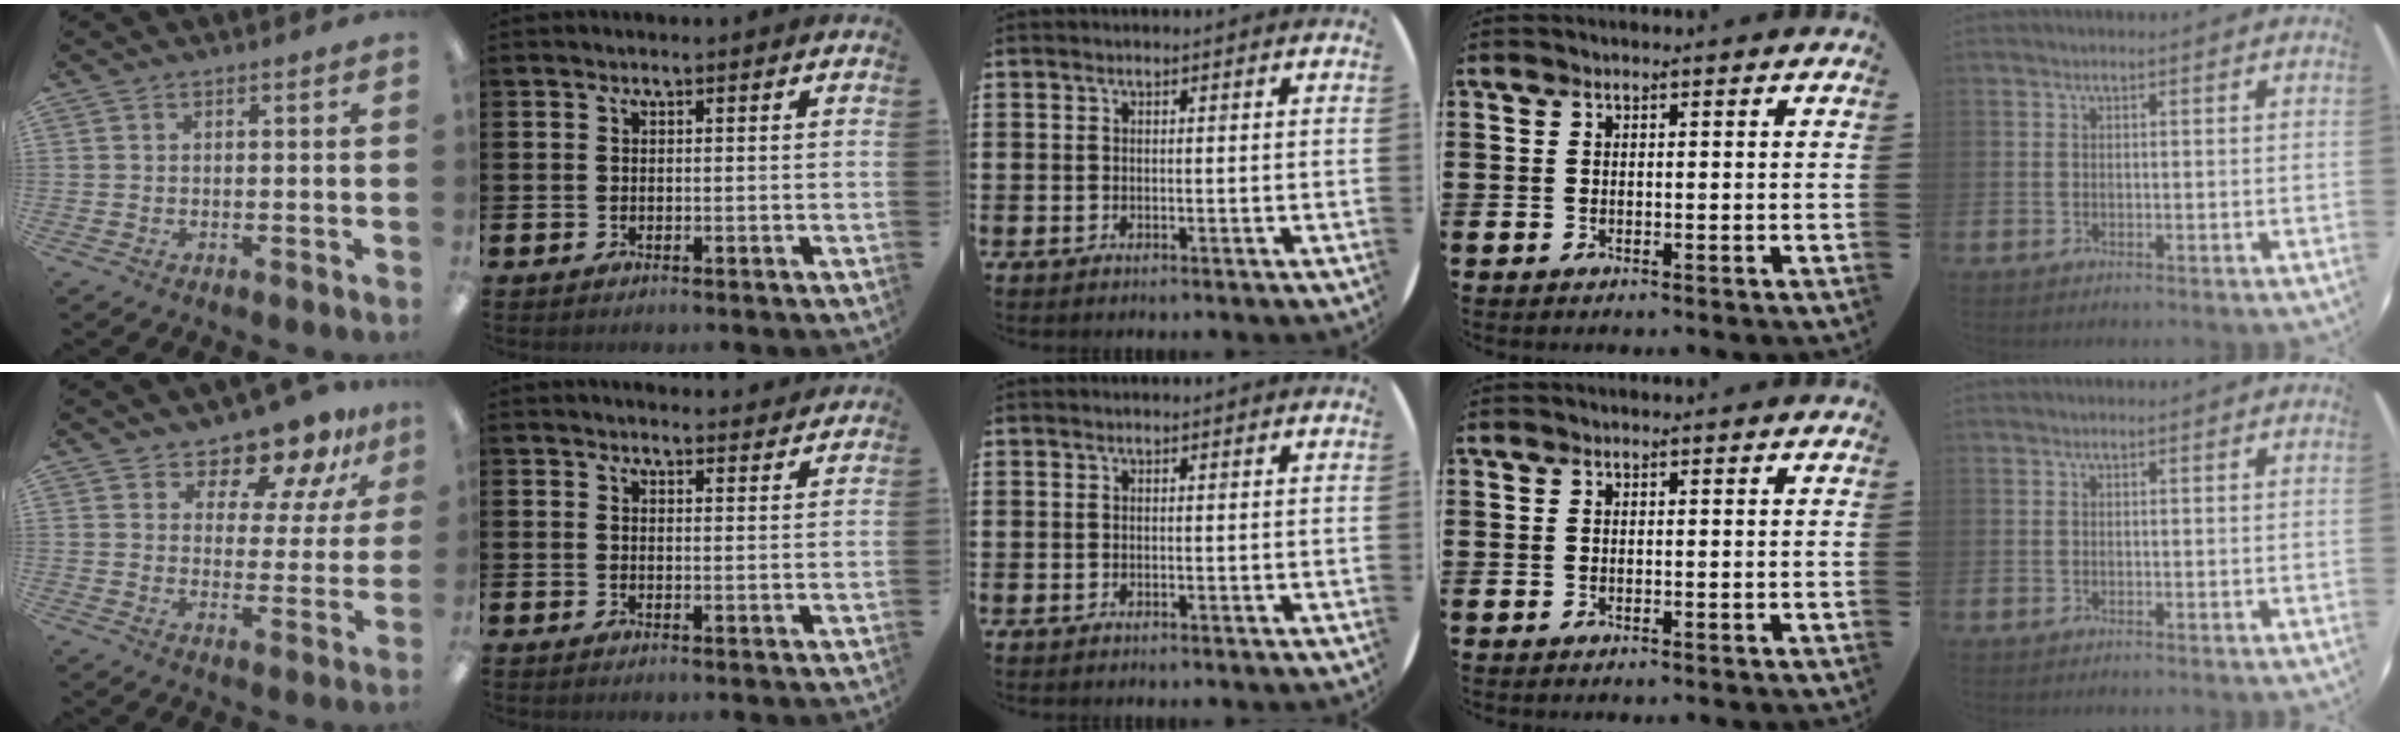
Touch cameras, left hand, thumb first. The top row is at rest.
{"thumb": {"total": 11.5, "force": [10.0, 4.4, 3.7], "torque": [-0.062, -0.076, 0.182]}, "index": {"total": 2.6, "force": [2.6, 0.4, 0.0], "torque": [0.003, -0.016, 0.045]}}